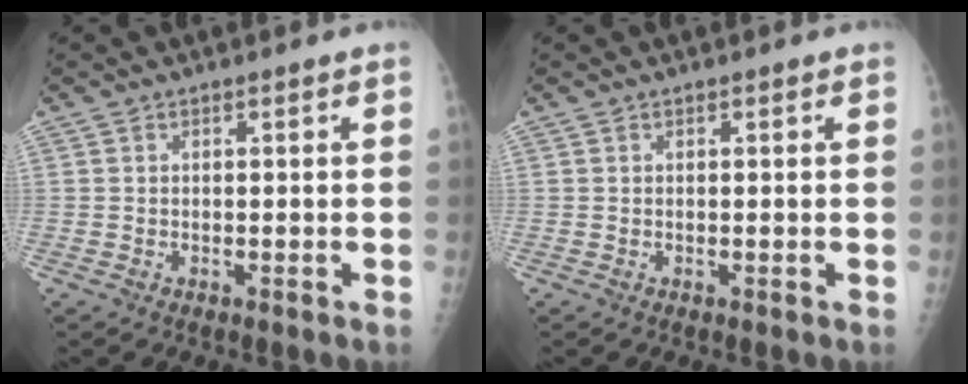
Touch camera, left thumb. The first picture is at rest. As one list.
[{"total": 0.0}]